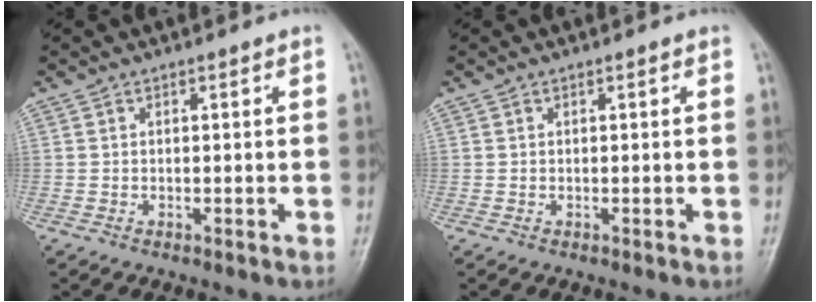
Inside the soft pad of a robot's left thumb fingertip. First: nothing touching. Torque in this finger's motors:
{"motor_torque": [-0.01, 0.01, -0.04, 0.04, 0.00]}